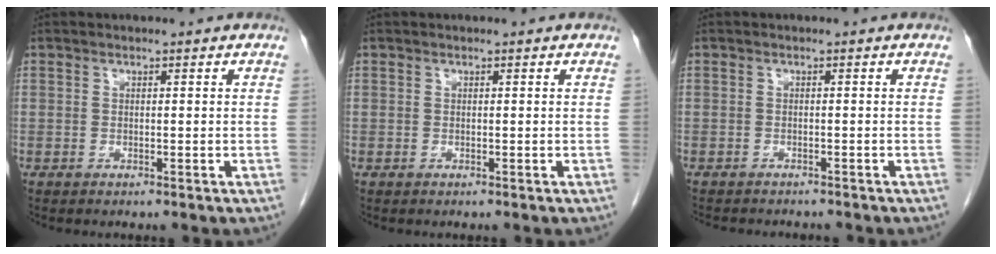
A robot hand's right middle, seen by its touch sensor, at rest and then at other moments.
{"total": 0.0}
{"total": 6.0, "force": [-5.4, 1.6, 2.1], "torque": [-0.029, -0.004, -0.071]}